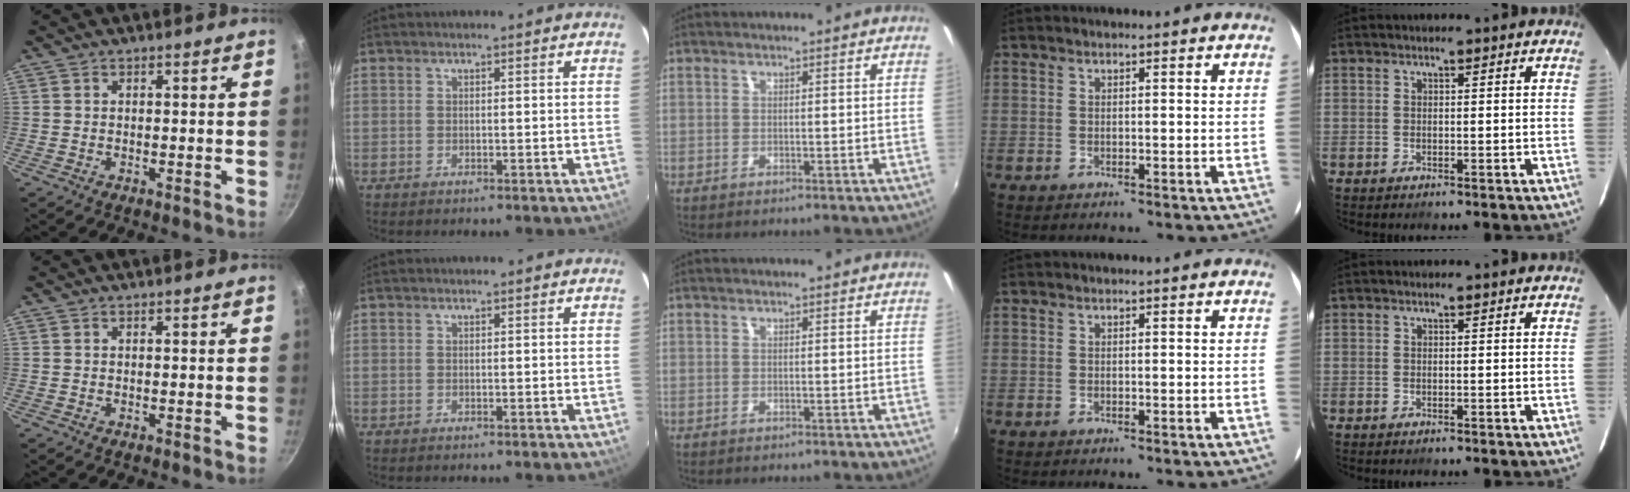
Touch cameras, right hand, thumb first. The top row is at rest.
{}